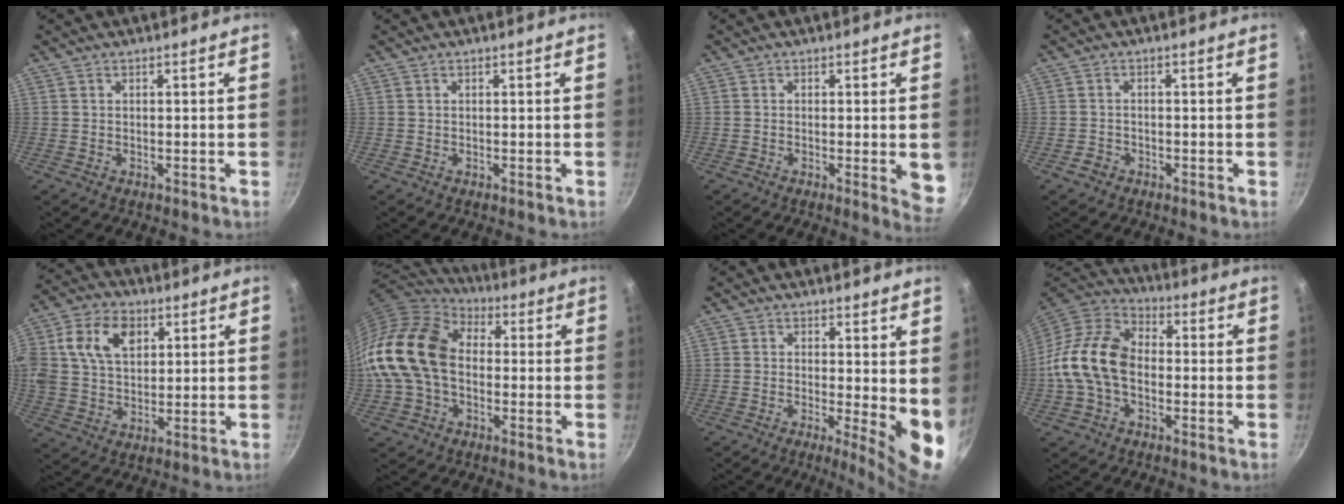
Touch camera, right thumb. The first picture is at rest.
{"total": 0.0}
{"total": 5.3, "force": [-0.7, 1.3, 5.1], "torque": [-0.052, -0.006, -0.009]}
{"total": 1.7, "force": [-1.1, 1.2, 0.5], "torque": [-0.010, 0.014, -0.021]}
{"total": 15.9, "force": [4.9, 11.2, 10.2], "torque": [-0.202, 0.017, 0.082]}
{"total": 18.7, "force": [-0.7, 13.3, 13.1], "torque": [-0.241, 0.041, -0.026]}
{"total": 8.8, "force": [-0.2, 2.6, 8.4], "torque": [-0.105, -0.018, 0.000]}
{"total": 14.5, "force": [-1.8, 9.9, 10.4], "torque": [-0.172, 0.037, -0.054]}